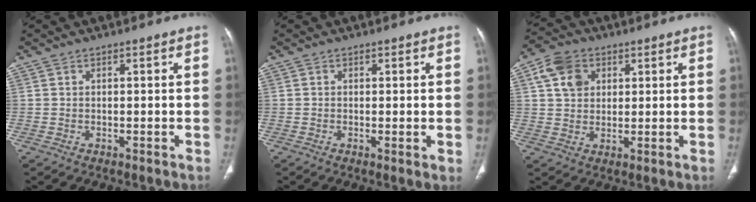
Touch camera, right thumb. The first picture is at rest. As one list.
[{"total": 1.3, "force": [0.0, 0.2, 1.3], "torque": [-0.025, -0.007, -0.003]}, {"total": 7.7, "force": [2.7, 6.0, 4.0], "torque": [-0.053, -0.001, 0.046]}]